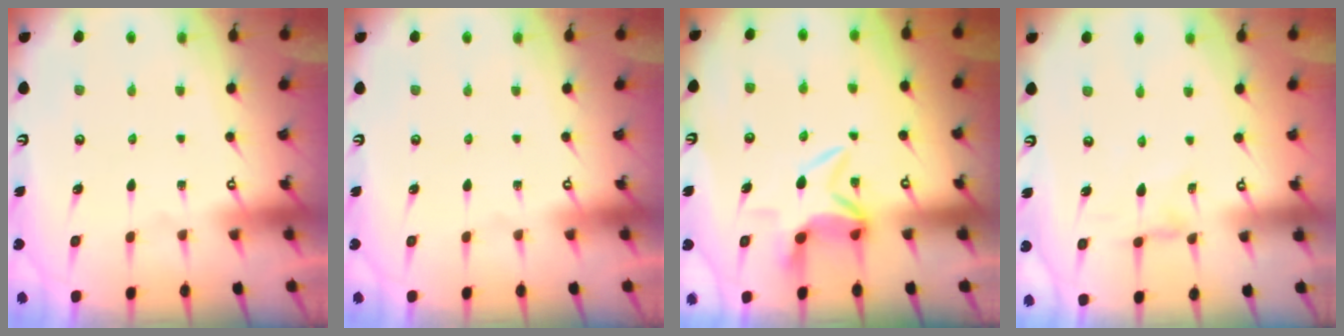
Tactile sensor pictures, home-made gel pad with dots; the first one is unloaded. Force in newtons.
{"total": 0.0}
{"total": 5.2, "press": 5.1, "slide": 1.0}
{"total": 0.0}